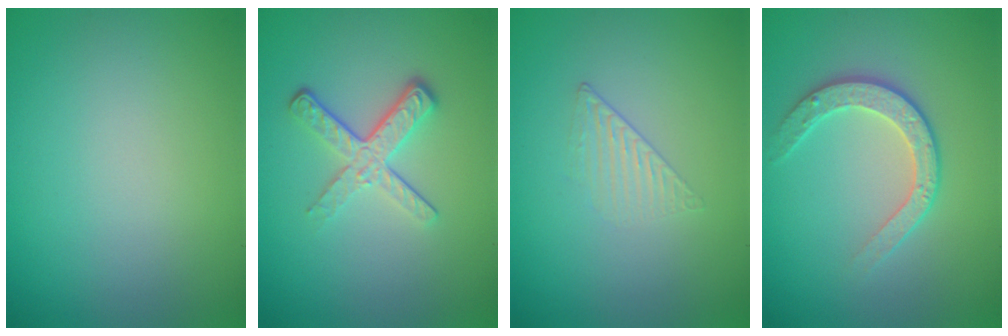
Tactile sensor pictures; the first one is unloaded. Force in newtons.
{"total": 3.7, "press": 2.5, "slide": 2.7}
{"total": 1.4, "press": 0.3, "slide": 1.4}
{"total": 3.0, "press": 2.8, "slide": 1.0}